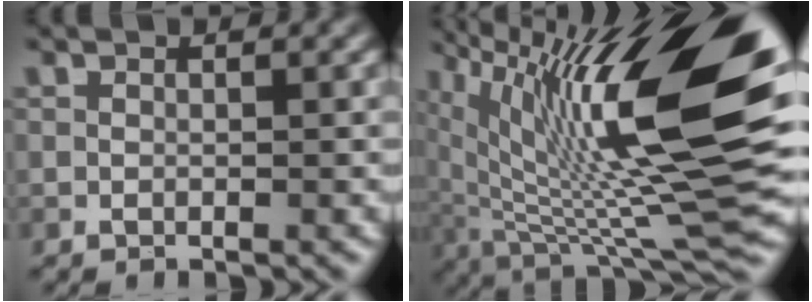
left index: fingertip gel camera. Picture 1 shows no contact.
{"total": 17.8, "force": [4.9, 5.7, 16.2], "torque": [-0.272, 0.015, 0.106]}